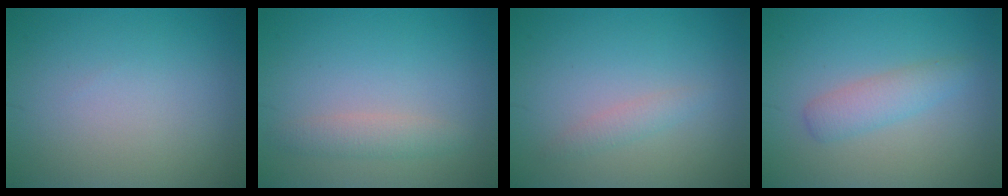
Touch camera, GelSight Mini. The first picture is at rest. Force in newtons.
{"total": 1.8, "press": 1.8, "slide": 0.2}
{"total": 1.2, "press": 1.2, "slide": 0.0}
{"total": 2.4, "press": 2.4, "slide": 0.0}